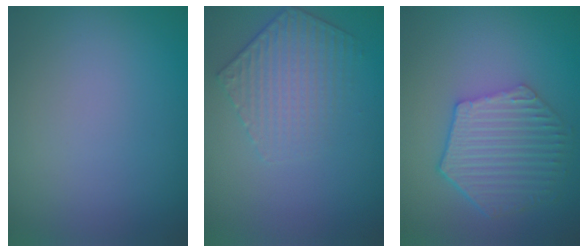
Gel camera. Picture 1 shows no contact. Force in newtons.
{"total": 3.3, "press": 3.1, "slide": 1.4}
{"total": 6.1, "press": 4.7, "slide": 3.9}